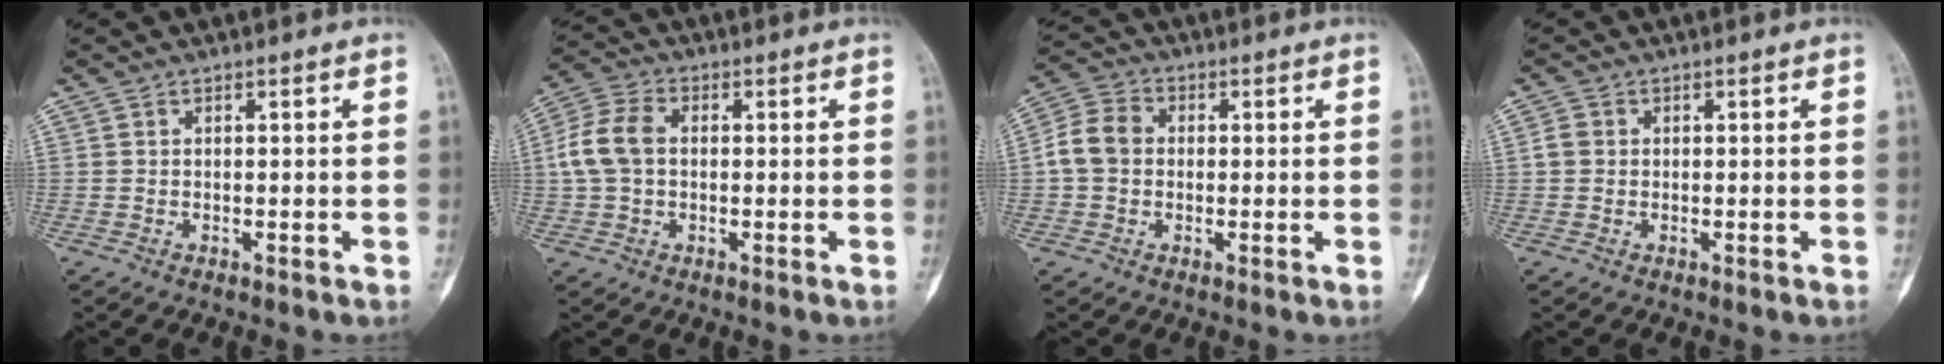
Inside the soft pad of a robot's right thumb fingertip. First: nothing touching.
{"total": 8.2, "force": [0.4, 5.8, 5.9], "torque": [-0.128, 0.022, 0.001]}
{"total": 6.9, "force": [-0.1, 5.6, 4.1], "torque": [-0.075, 0.022, -0.012]}
{"total": 2.0, "force": [0.1, 1.7, 1.0], "torque": [-0.016, 0.005, -0.001]}